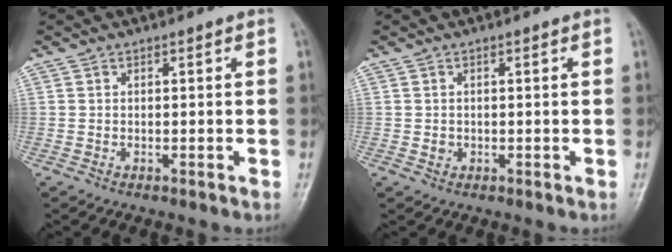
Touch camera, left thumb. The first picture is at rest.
{"total": 1.1, "force": [0.0, 1.0, 0.4], "torque": [-0.003, 0.001, 0.003]}